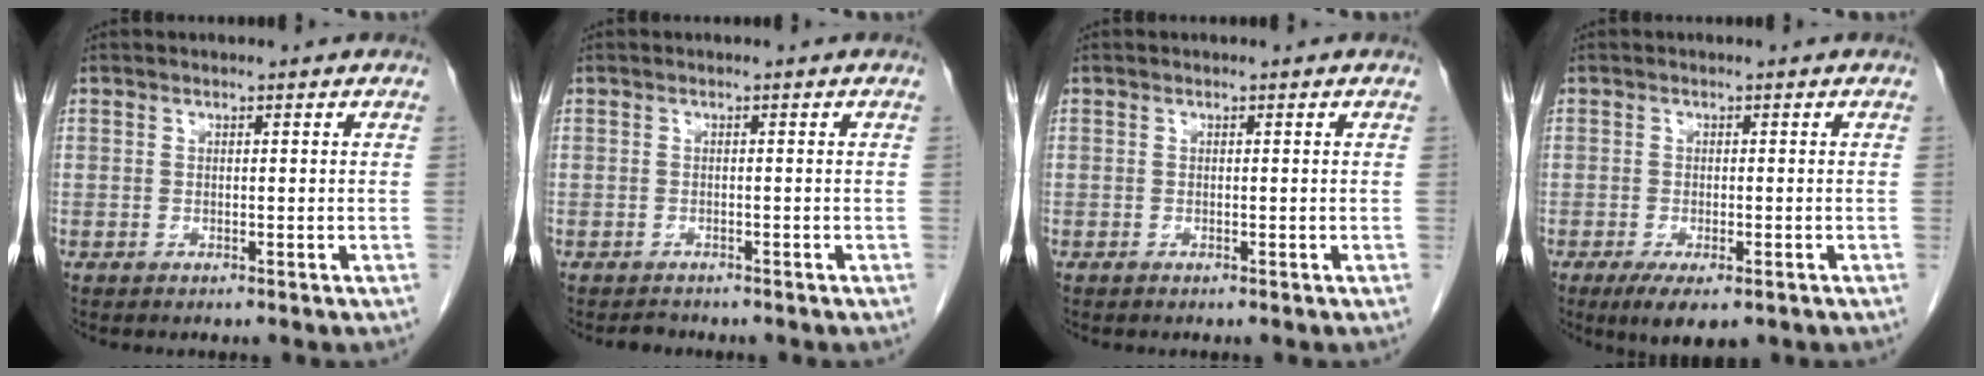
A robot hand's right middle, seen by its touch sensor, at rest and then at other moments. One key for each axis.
{"total": 1.1, "fx": -1.0, "fy": 0.3, "fz": 0.0, "tx": -0.001, "ty": -0.002, "tz": -0.015}
{"total": 0.0}
{"total": 5.6, "fx": -3.4, "fy": 1.8, "fz": 4.1, "tx": -0.060, "ty": -0.012, "tz": -0.049}